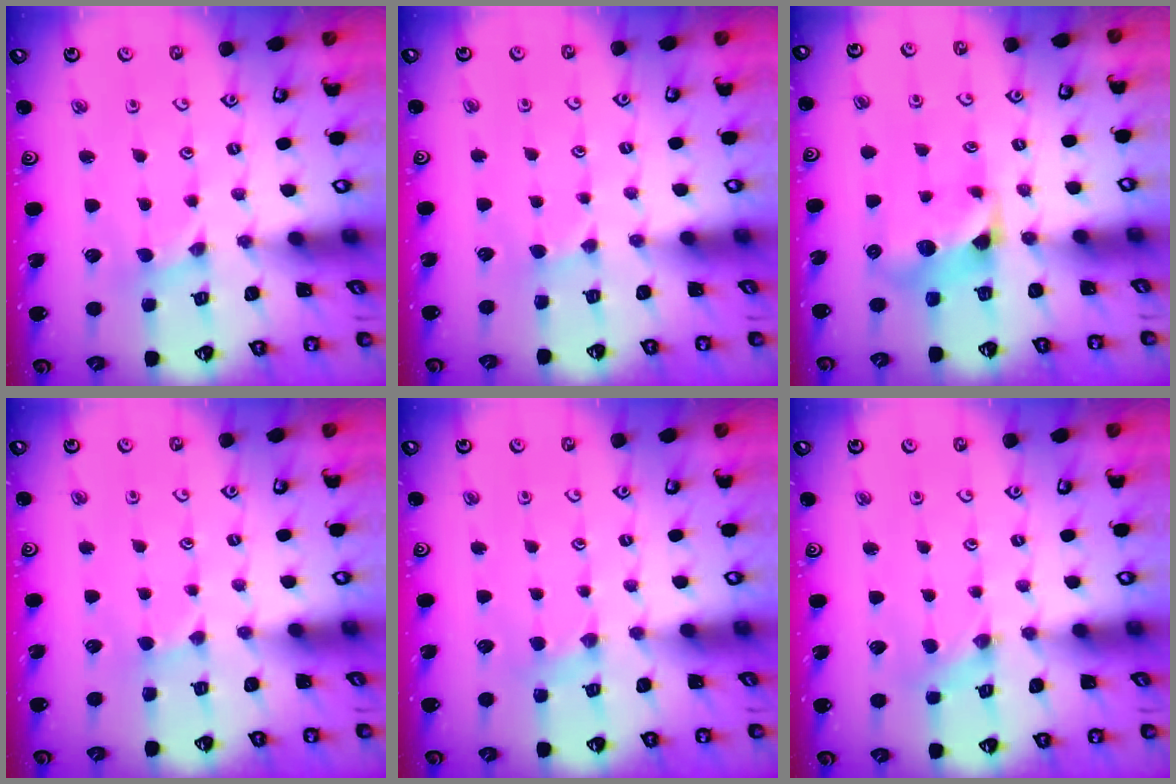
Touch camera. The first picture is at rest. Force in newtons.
{"total": 1.5, "press": 1.5, "slide": 0.2}
{"total": 6.8, "press": 6.8, "slide": 0.5}
{"total": 1.5, "press": 1.5, "slide": 0.2}
{"total": 3.2, "press": 3.2, "slide": 0.5}
{"total": 0.0}